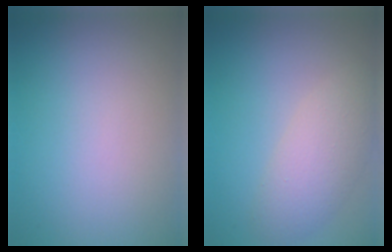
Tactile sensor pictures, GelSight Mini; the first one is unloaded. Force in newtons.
{"total": 4.0, "press": 4.0, "slide": 0.2}